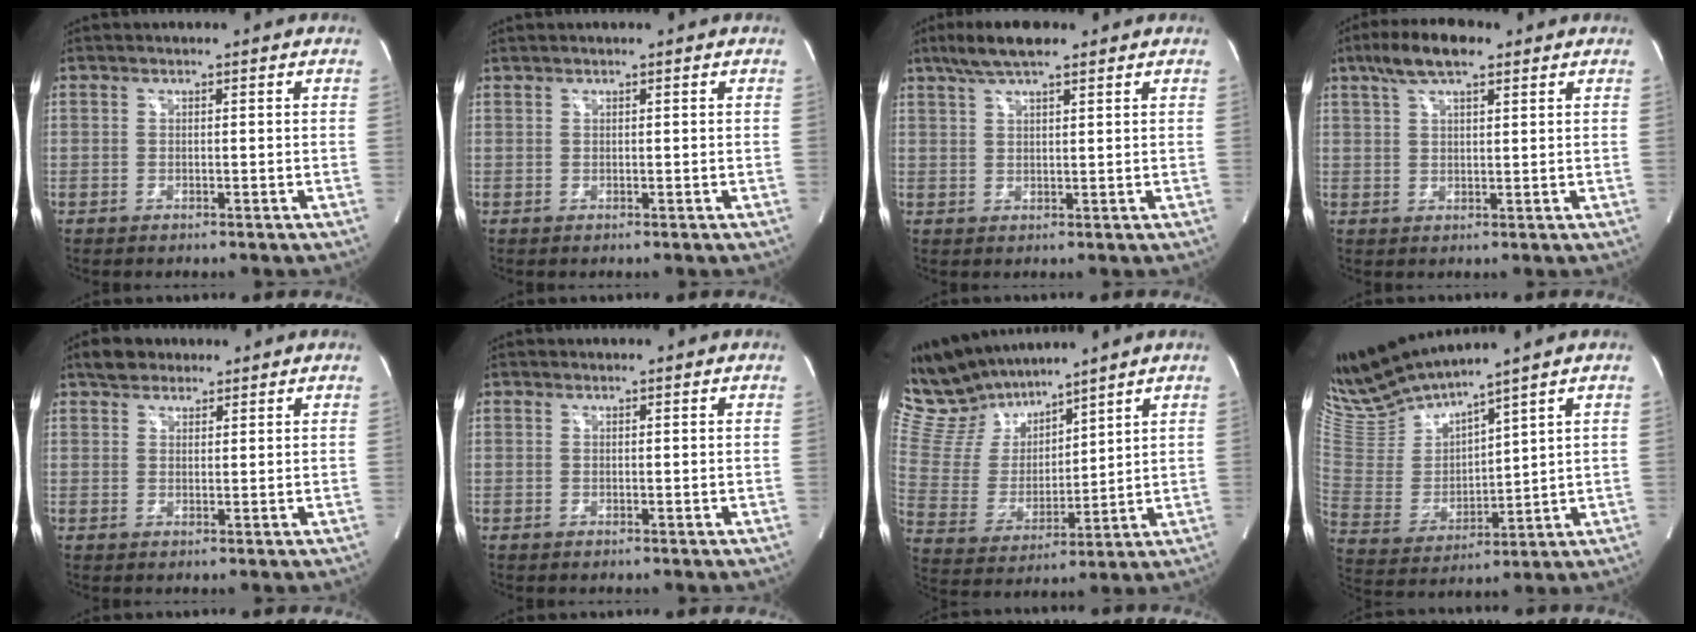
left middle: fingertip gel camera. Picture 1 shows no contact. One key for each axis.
{"total": 0.6, "fx": 0.5, "fy": 0.0, "fz": 0.1, "tx": -0.010, "ty": 0.010, "tz": 0.017}
{"total": 6.3, "fx": 4.7, "fy": 1.1, "fz": 4.1, "tx": -0.086, "ty": 0.019, "tz": 0.084}
{"total": 7.3, "fx": 4.8, "fy": 2.0, "fz": 5.1, "tx": -0.106, "ty": 0.021, "tz": 0.086}
{"total": 3.5, "fx": 2.7, "fy": 2.0, "fz": 1.0, "tx": -0.021, "ty": 0.016, "tz": 0.044}
{"total": 0.0}
{"total": 12.9, "fx": 12.0, "fy": 3.6, "fz": 3.3, "tx": -0.090, "ty": 0.014, "tz": 0.248}
{"total": 12.3, "fx": 11.5, "fy": -0.4, "fz": 4.3, "tx": -0.104, "ty": -0.008, "tz": 0.243}